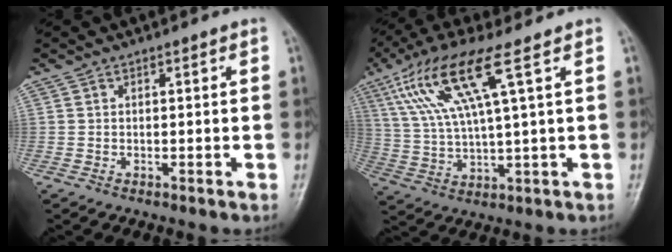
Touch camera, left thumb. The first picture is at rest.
{"total": 13.4, "force": [5.7, 2.0, 11.9], "torque": [-0.269, -0.002, 0.114]}